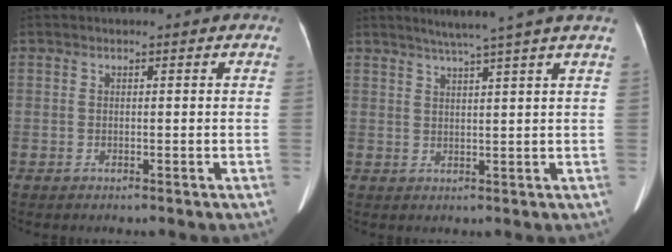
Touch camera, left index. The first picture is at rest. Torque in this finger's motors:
{"motor_torque": [0.74, -1.01, 0.02, 0.05]}